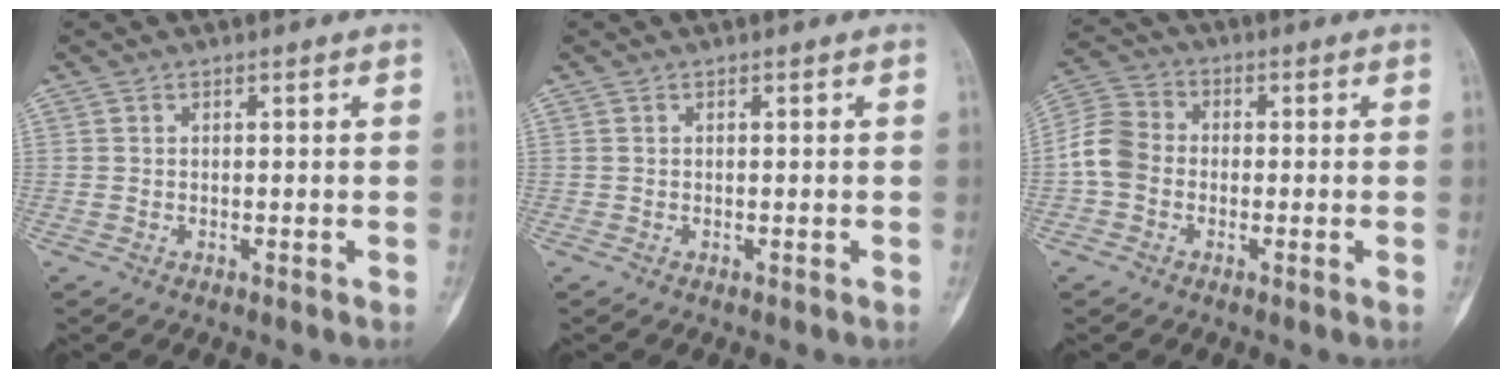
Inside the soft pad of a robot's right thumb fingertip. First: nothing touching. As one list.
[{"total": 0.0}, {"total": 7.0, "force": [-1.4, 5.7, 3.8], "torque": [-0.067, 0.021, -0.043]}]